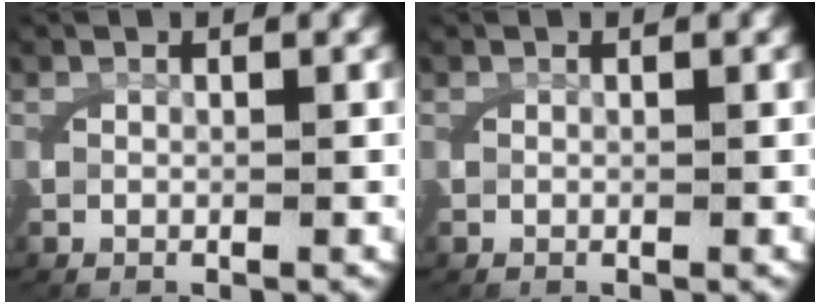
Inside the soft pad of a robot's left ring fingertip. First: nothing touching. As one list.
[{"total": 0.0}]